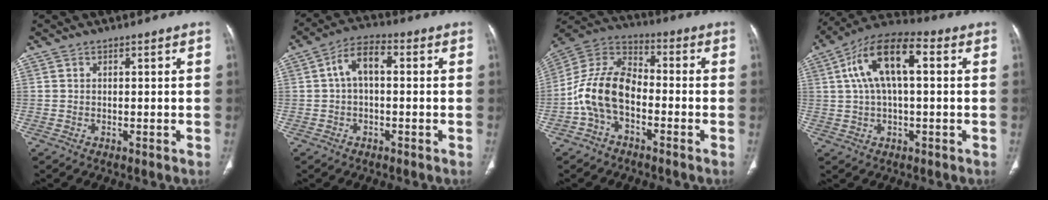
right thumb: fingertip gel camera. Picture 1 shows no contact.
{"total": 6.4, "force": [0.5, 3.3, 5.5], "torque": [-0.094, 0.026, 0.000]}
{"total": 12.4, "force": [-3.5, 7.4, 9.3], "torque": [-0.179, 0.048, -0.078]}
{"total": 13.5, "force": [2.9, 5.9, 11.9], "torque": [-0.220, 0.035, 0.043]}